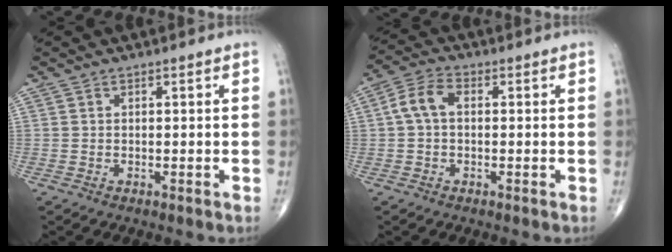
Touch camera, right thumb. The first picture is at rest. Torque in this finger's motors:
{"motor_torque": [0.23, 0.20, 0.47, -0.07, 0.16]}